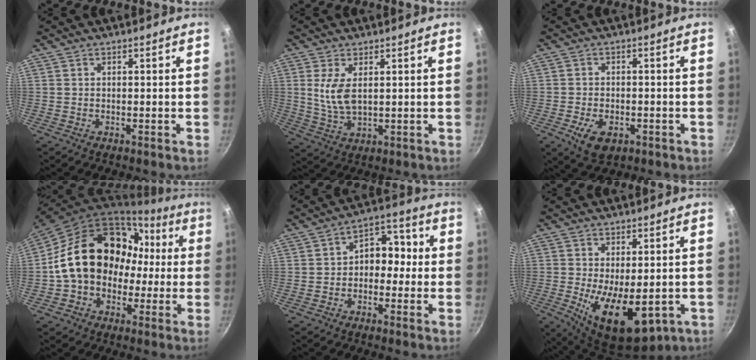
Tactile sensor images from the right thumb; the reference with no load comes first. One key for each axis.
{"total": 6.6, "fx": 1.5, "fy": 3.1, "fz": 5.6, "tx": -0.112, "ty": -0.014, "tz": 0.037}
{"total": 6.6, "fx": -2.5, "fy": 4.2, "fz": 4.5, "tx": -0.070, "ty": 0.006, "tz": -0.036}
{"total": 20.1, "fx": 0.3, "fy": 15.8, "fz": 12.4, "tx": -0.176, "ty": 0.074, "tz": 0.009}
{"total": 7.6, "fx": -0.6, "fy": 5.6, "fz": 5.1, "tx": -0.019, "ty": 0.033, "tz": -0.029}
{"total": 14.0, "fx": -2.8, "fy": 7.2, "fz": 11.7, "tx": -0.175, "ty": -0.020, "tz": -0.025}